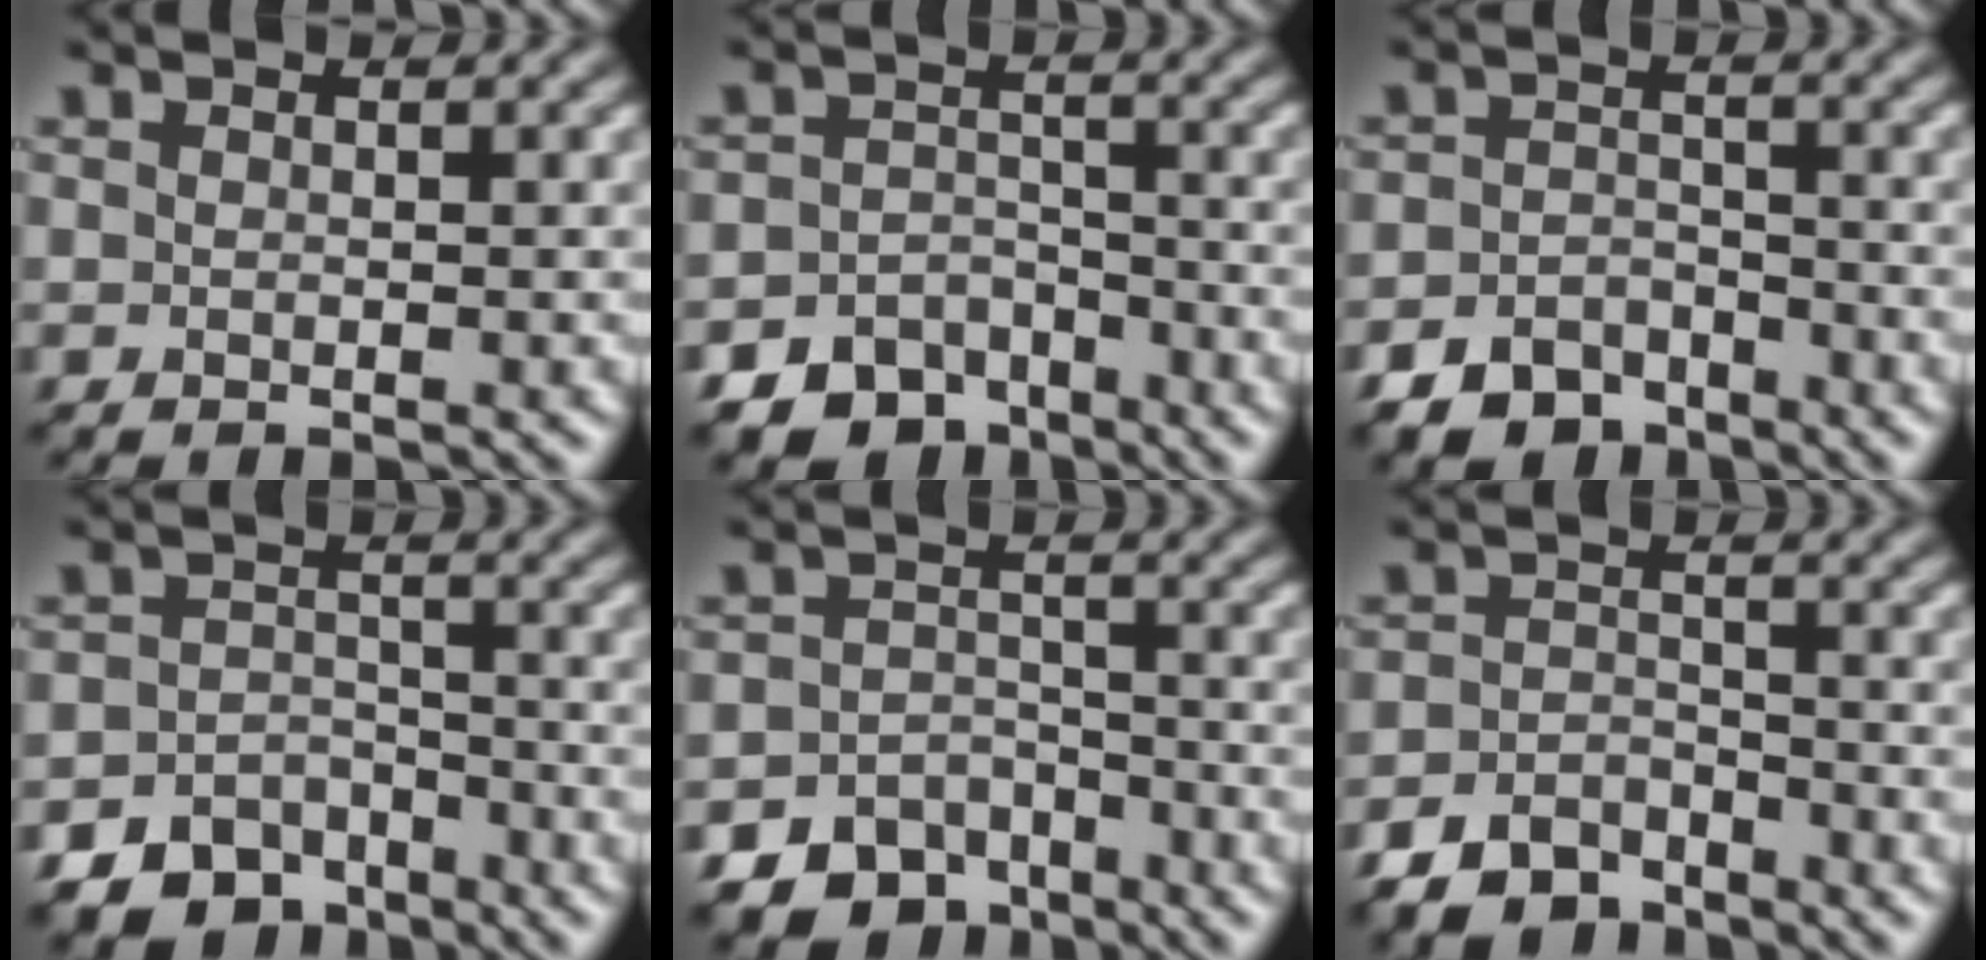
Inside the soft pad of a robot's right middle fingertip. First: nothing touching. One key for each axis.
{"total": 8.4, "fx": -6.5, "fy": 5.2, "fz": 1.1, "tx": -0.004, "ty": -0.023, "tz": -0.095}
{"total": 4.0, "fx": -3.2, "fy": 2.2, "fz": 0.9, "tx": -0.016, "ty": 0.003, "tz": -0.061}
{"total": 7.6, "fx": -6.0, "fy": 4.6, "fz": 1.1, "tx": -0.001, "ty": -0.016, "tz": -0.089}
{"total": 9.5, "fx": -7.3, "fy": 6.0, "fz": 1.2, "tx": -0.008, "ty": -0.032, "tz": -0.109}
{"total": 4.2, "fx": -3.5, "fy": 1.9, "fz": 1.0, "tx": -0.017, "ty": 0.000, "tz": -0.072}